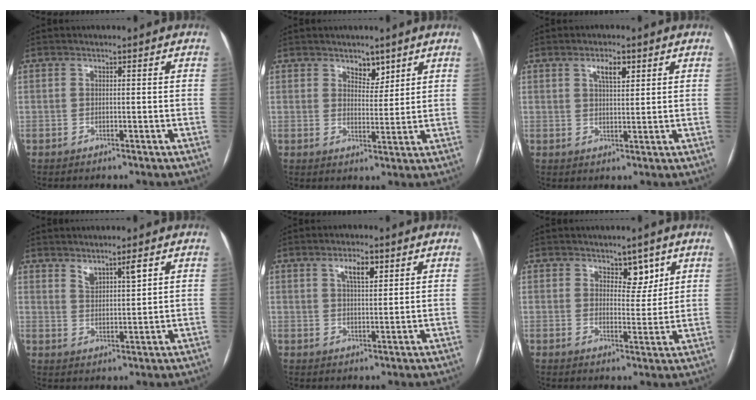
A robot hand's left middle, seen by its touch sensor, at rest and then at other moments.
{"total": 3.4, "force": [2.5, 1.9, 1.5], "torque": [-0.016, -0.002, 0.042]}
{"total": 3.4, "force": [1.8, 1.1, 2.6], "torque": [-0.045, 0.003, 0.030]}
{"total": 3.5, "force": [2.6, 0.5, 2.4], "torque": [-0.046, 0.000, 0.049]}
{"total": 3.8, "force": [2.0, 1.2, 3.0], "torque": [-0.053, 0.004, 0.034]}
{"total": 4.2, "force": [2.7, 2.2, 2.2], "torque": [-0.018, -0.004, 0.041]}